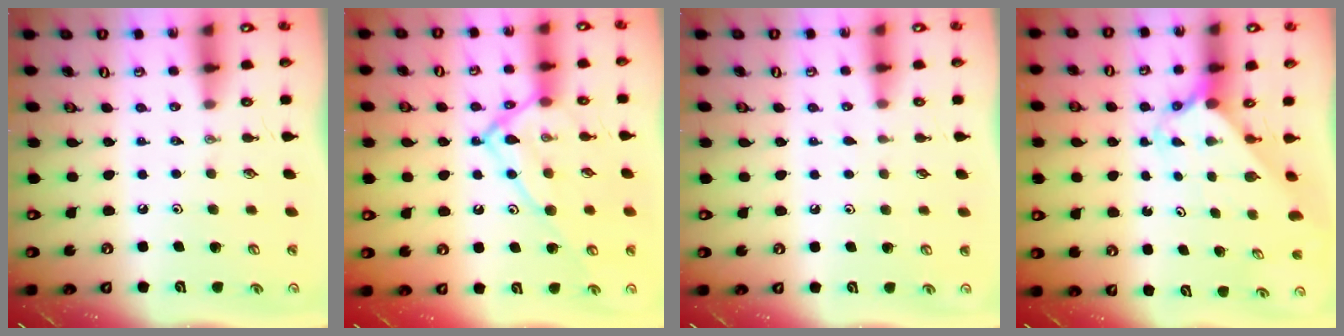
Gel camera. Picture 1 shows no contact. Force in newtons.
{"total": 15.6, "press": 15.5, "slide": 1.3}
{"total": 1.4, "press": 1.4, "slide": 0.2}
{"total": 2.3, "press": 2.3, "slide": 0.2}